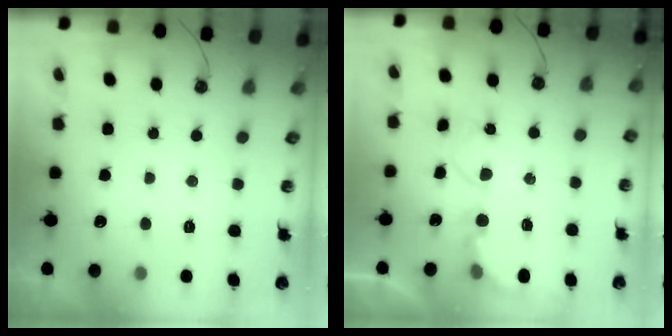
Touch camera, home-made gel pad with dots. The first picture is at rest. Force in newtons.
{"total": 6.4, "press": 6.3, "slide": 0.5}